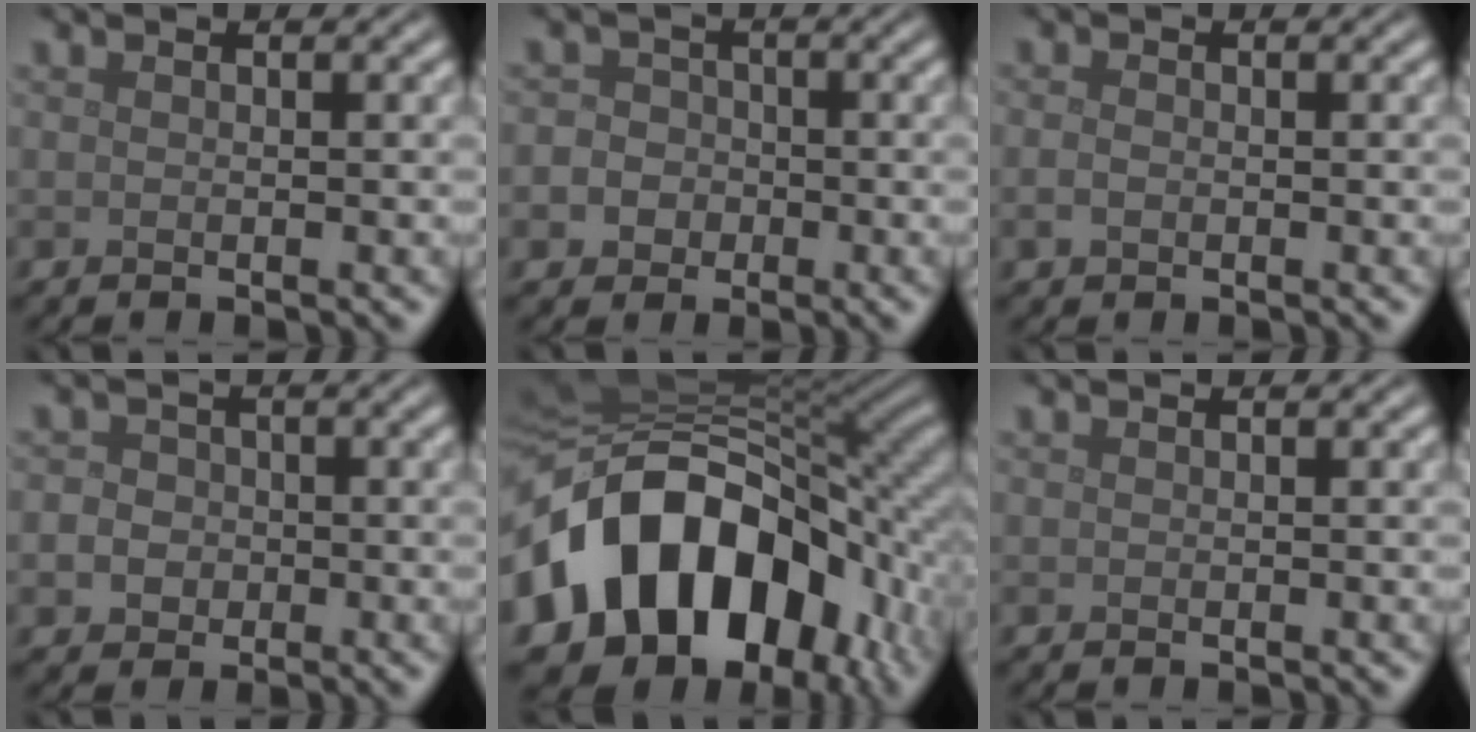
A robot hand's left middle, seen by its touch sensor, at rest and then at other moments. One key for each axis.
{"total": 4.5, "fx": -1.5, "fy": 4.1, "fz": 1.1, "tx": 0.000, "ty": 0.004, "tz": -0.049}
{"total": 1.0, "fx": -0.3, "fy": 0.7, "fz": 0.6, "tx": -0.015, "ty": -0.001, "tz": -0.009}
{"total": 4.3, "fx": -0.9, "fy": 3.9, "fz": 1.5, "tx": -0.009, "ty": 0.008, "tz": -0.037}
{"total": 17.2, "fx": -4.8, "fy": 12.5, "fz": 10.8, "tx": -0.180, "ty": -0.009, "tz": -0.079}
{"total": 0.0}